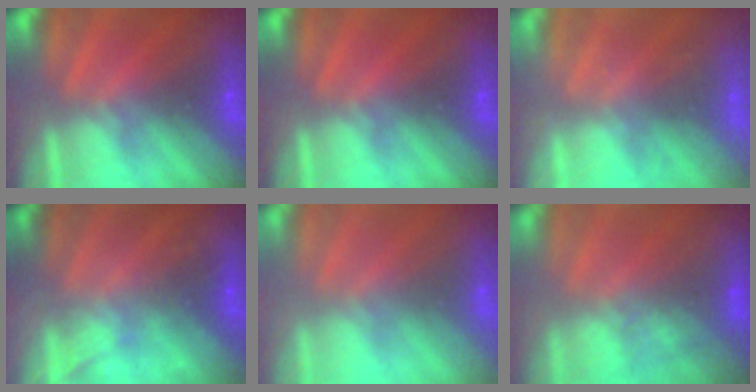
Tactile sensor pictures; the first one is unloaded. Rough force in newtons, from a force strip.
{"total": 0.0}
{"total": 2.3}
{"total": 2.2}
{"total": 2.4}
{"total": 7.4}